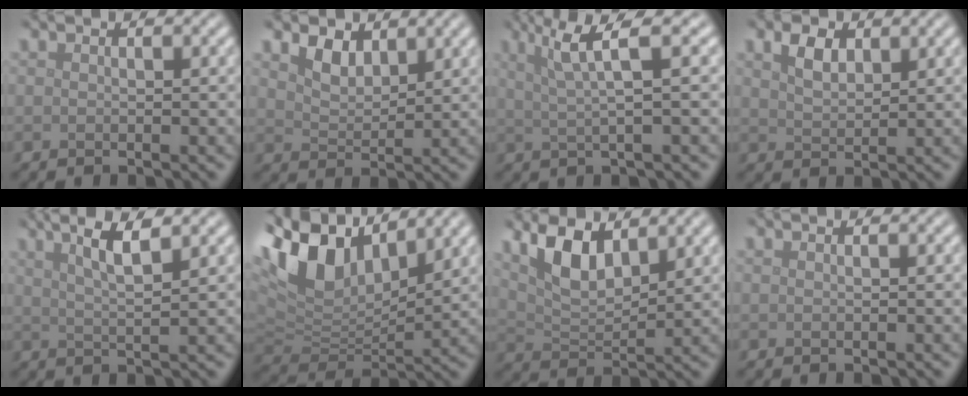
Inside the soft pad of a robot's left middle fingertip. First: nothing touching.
{"total": 2.7, "force": [1.8, 1.5, 1.3], "torque": [-0.033, -0.002, 0.035]}
{"total": 4.6, "force": [2.0, 0.5, 4.1], "torque": [-0.074, 0.010, 0.037]}
{"total": 2.5, "force": [1.5, 1.5, 1.5], "torque": [-0.032, 0.004, 0.030]}
{"total": 4.7, "force": [2.6, 1.0, 3.8], "torque": [-0.055, 0.011, 0.040]}
{"total": 11.3, "force": [6.4, 6.0, 7.2], "torque": [-0.162, 0.022, 0.114]}
{"total": 5.7, "force": [3.2, 2.3, 4.1], "torque": [-0.086, 0.000, 0.061]}
{"total": 0.0}